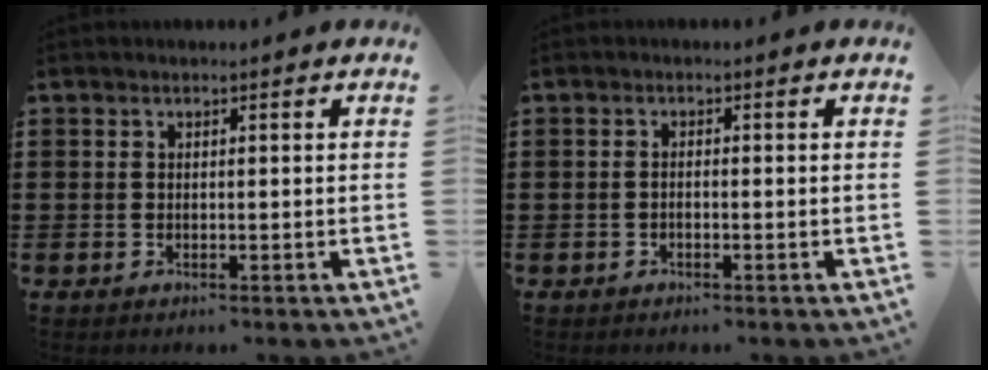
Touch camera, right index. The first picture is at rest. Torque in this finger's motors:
{"motor_torque": [0.12, 0.00, 0.06, -0.01]}